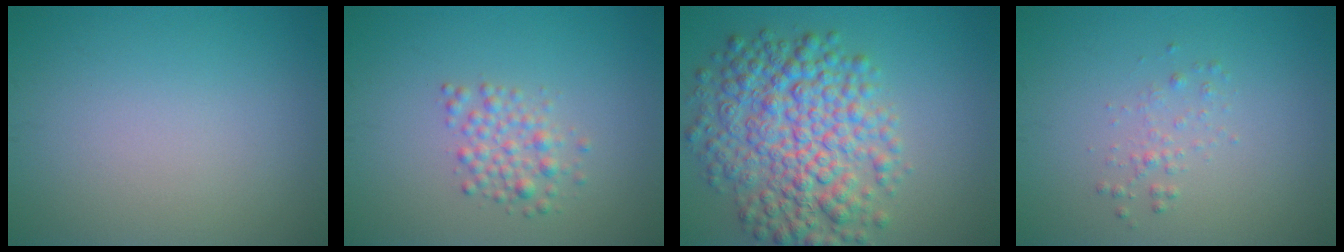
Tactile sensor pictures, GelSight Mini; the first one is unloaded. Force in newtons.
{"total": 2.3, "press": 2.3, "slide": 0.0}
{"total": 8.7, "press": 8.7, "slide": 0.1}
{"total": 1.1, "press": 1.1, "slide": 0.0}